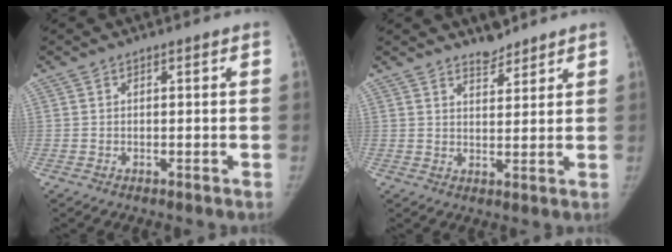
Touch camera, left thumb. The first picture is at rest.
{"total": 3.7, "force": [3.3, 1.3, 0.9], "torque": [0.003, -0.027, 0.054]}